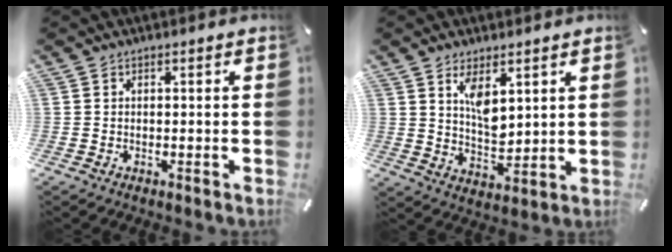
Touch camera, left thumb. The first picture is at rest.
{"total": 6.8, "force": [3.7, 3.7, 4.3], "torque": [-0.065, -0.021, 0.063]}